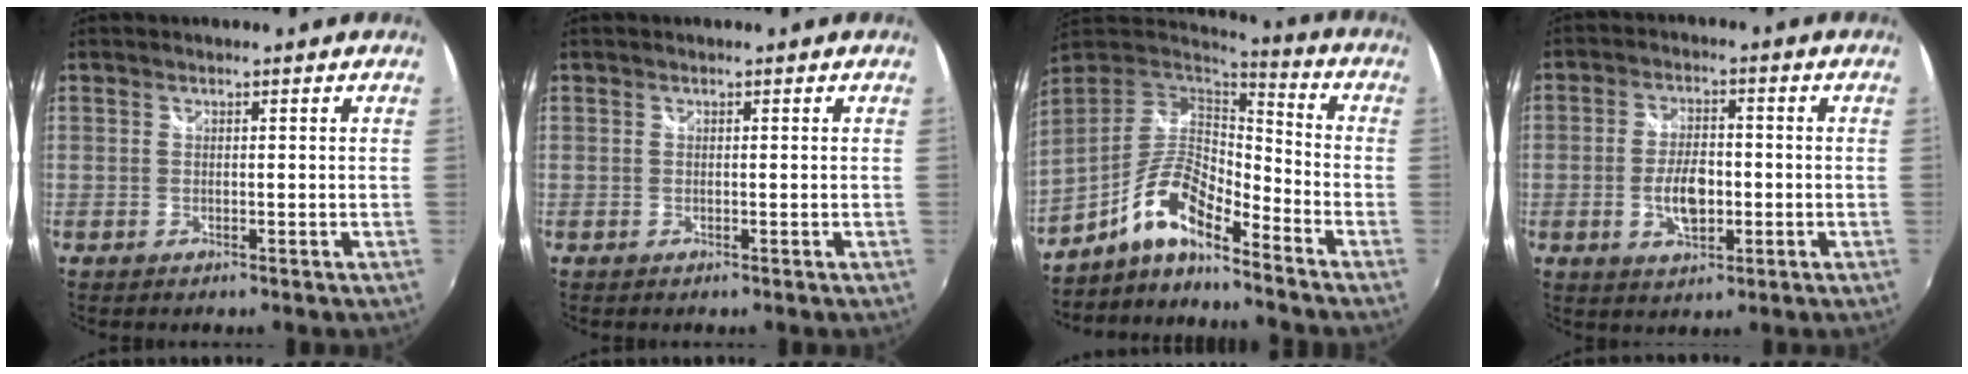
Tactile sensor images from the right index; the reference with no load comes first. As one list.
[{"total": 0.0}, {"total": 11.2, "force": [-8.0, 2.8, 7.4], "torque": [-0.155, 0.008, -0.157]}, {"total": 7.2, "force": [-1.7, 3.7, 5.9], "torque": [-0.116, 0.000, -0.026]}]